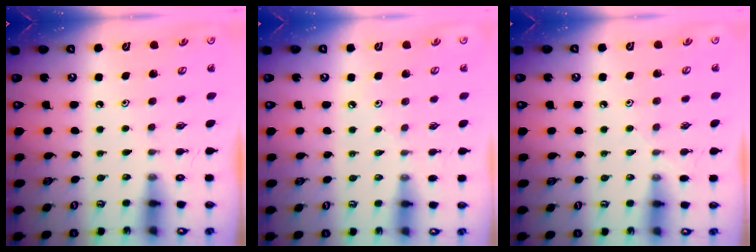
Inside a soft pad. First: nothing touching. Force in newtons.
{"total": 2.5, "press": 2.4, "slide": 0.5}
{"total": 4.6, "press": 4.5, "slide": 0.7}